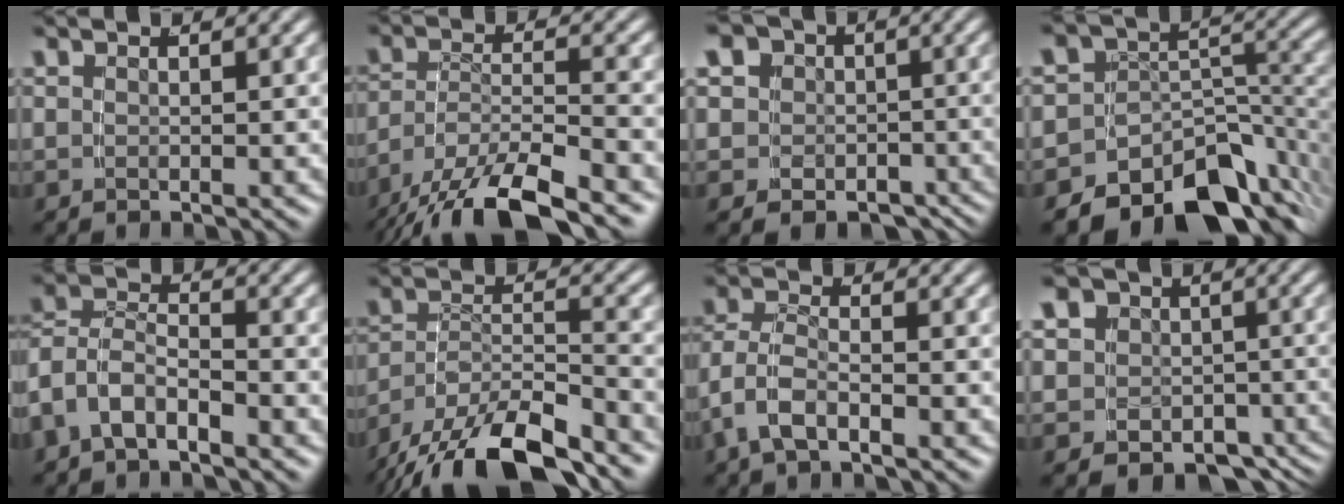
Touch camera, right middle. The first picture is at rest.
{"total": 8.7, "force": [-5.5, 3.7, 5.5], "torque": [-0.103, -0.029, -0.077]}
{"total": 14.5, "force": [-4.6, 12.8, 5.0], "torque": [-0.113, -0.031, -0.089]}
{"total": 16.1, "force": [-9.4, 10.6, 7.7], "torque": [-0.133, -0.041, -0.141]}
{"total": 7.4, "force": [-2.7, 6.4, 2.8], "torque": [-0.088, -0.025, -0.055]}
{"total": 9.7, "force": [-6.6, 5.2, 5.0], "torque": [-0.091, -0.022, -0.108]}
{"total": 3.4, "force": [-1.2, 2.2, 2.3], "torque": [-0.064, -0.021, -0.014]}
{"total": 15.9, "force": [-5.9, 13.6, 5.8], "torque": [-0.126, -0.040, -0.106]}